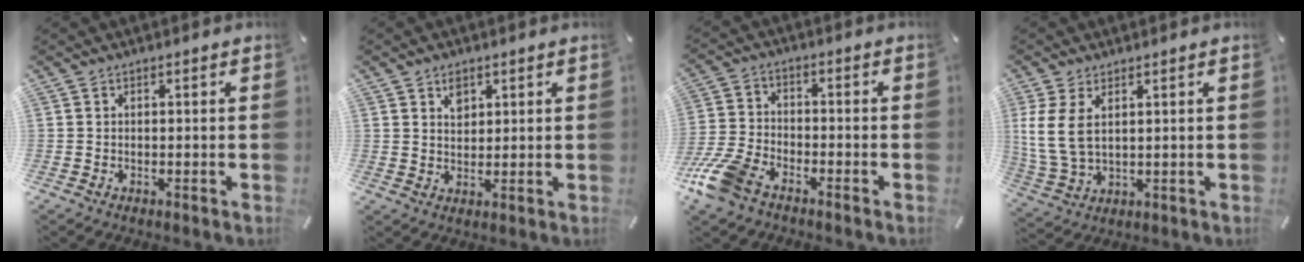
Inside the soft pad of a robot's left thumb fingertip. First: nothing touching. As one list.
[{"total": 3.4, "force": [1.9, 2.6, 0.9], "torque": [0.002, -0.007, 0.032]}, {"total": 9.9, "force": [-6.9, 4.9, 5.1], "torque": [-0.124, 0.024, -0.136]}, {"total": 8.0, "force": [2.4, 4.7, 6.0], "torque": [-0.150, -0.009, 0.044]}]